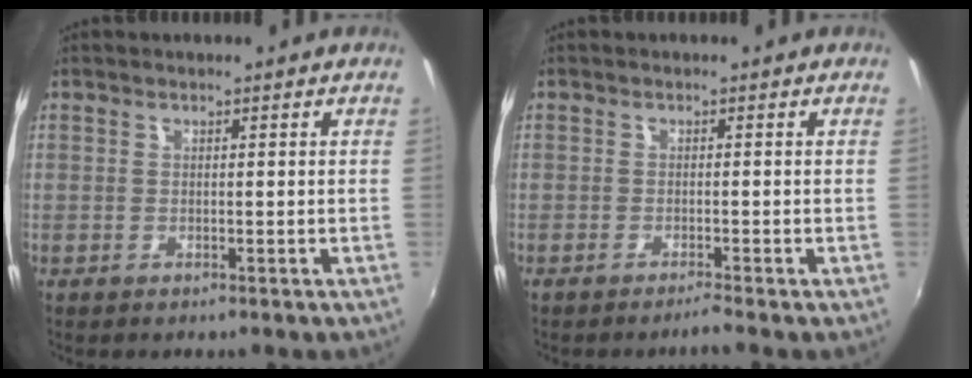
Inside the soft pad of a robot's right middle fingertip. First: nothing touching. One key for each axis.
{"total": 1.5, "fx": -1.3, "fy": -0.4, "fz": 0.6, "tx": -0.014, "ty": -0.004, "tz": -0.026}